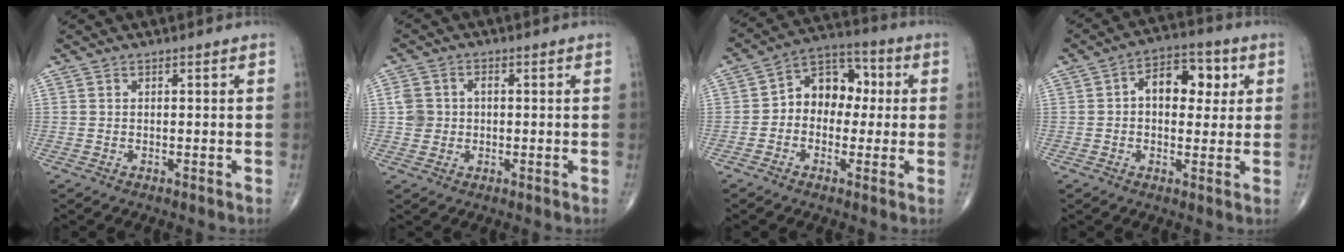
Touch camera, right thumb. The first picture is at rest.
{"total": 4.3, "force": [0.0, 3.8, 1.9], "torque": [-0.026, 0.011, 0.000]}
{"total": 10.6, "force": [0.3, 7.9, 7.1], "torque": [-0.068, 0.037, -0.010]}
{"total": 10.2, "force": [2.0, 6.5, 7.6], "torque": [-0.079, 0.016, 0.025]}